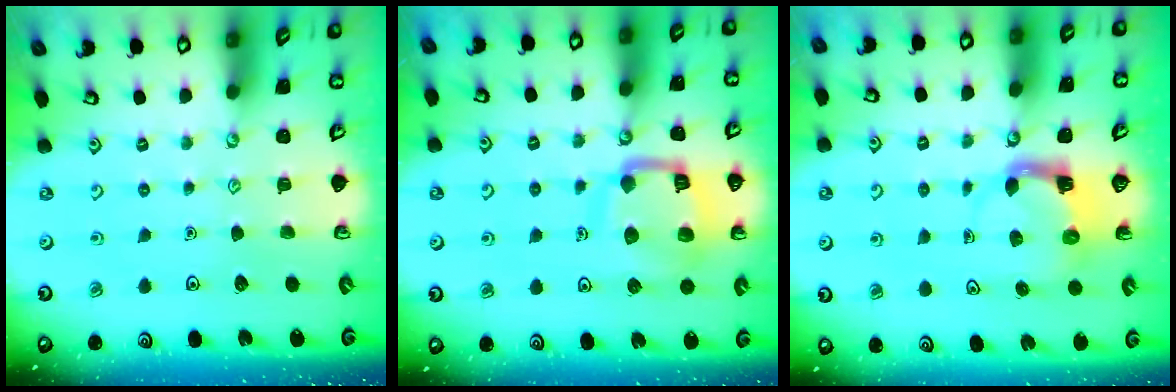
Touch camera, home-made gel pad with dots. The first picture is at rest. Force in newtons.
{"total": 15.5, "press": 15.4, "slide": 1.6}
{"total": 3.7, "press": 3.7, "slide": 0.6}